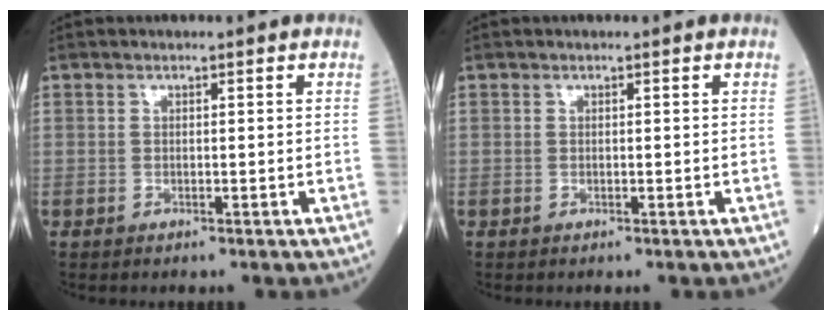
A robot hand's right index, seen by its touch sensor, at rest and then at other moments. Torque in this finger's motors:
{"motor_torque": [0.00, 0.00, 0.00, -0.01]}